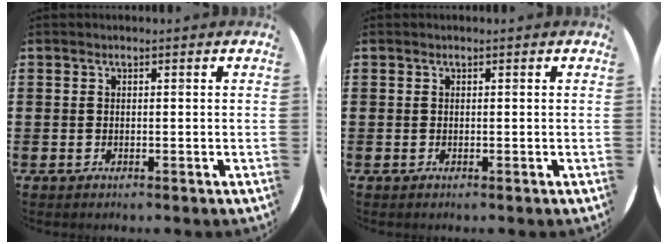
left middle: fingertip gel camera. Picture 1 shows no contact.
{"total": 0.0}